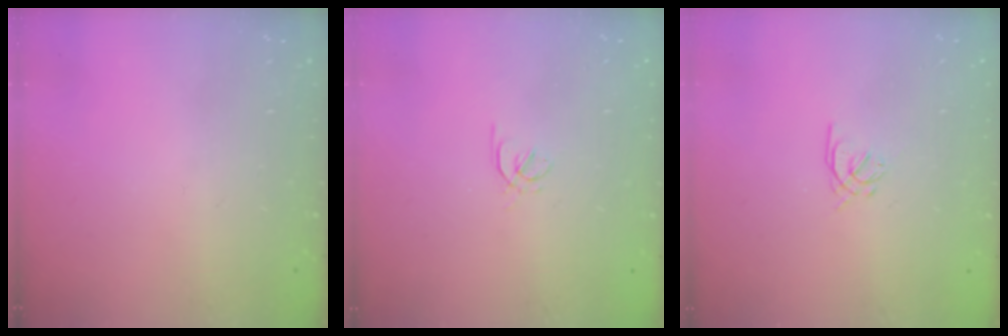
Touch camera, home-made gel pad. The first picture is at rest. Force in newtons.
{"total": 1.6, "press": 1.5, "slide": 0.5}
{"total": 1.4, "press": 1.3, "slide": 0.5}